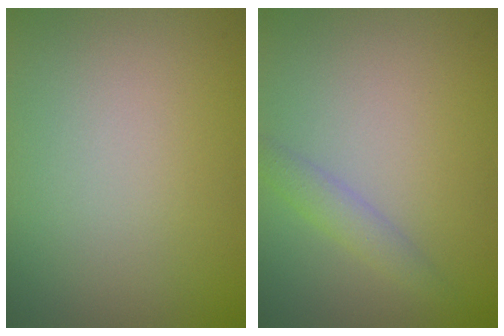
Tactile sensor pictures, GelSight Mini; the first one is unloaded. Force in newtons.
{"total": 1.7, "press": 1.7, "slide": 0.1}